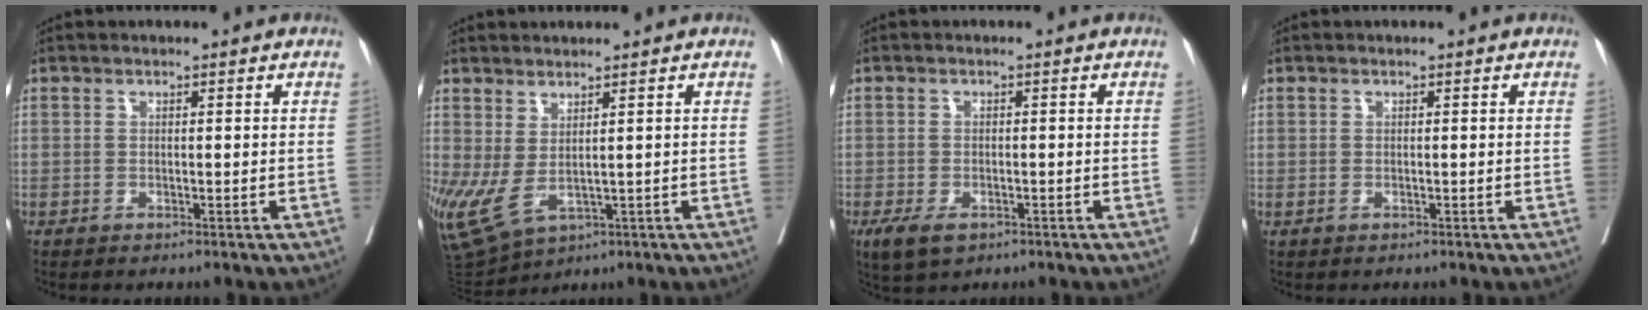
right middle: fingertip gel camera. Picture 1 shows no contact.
{"total": 10.3, "force": [-2.0, 4.9, 8.8], "torque": [-0.197, -0.013, -0.012]}
{"total": 4.1, "force": [-2.3, 2.1, 2.6], "torque": [-0.051, -0.007, -0.034]}
{"total": 0.0}